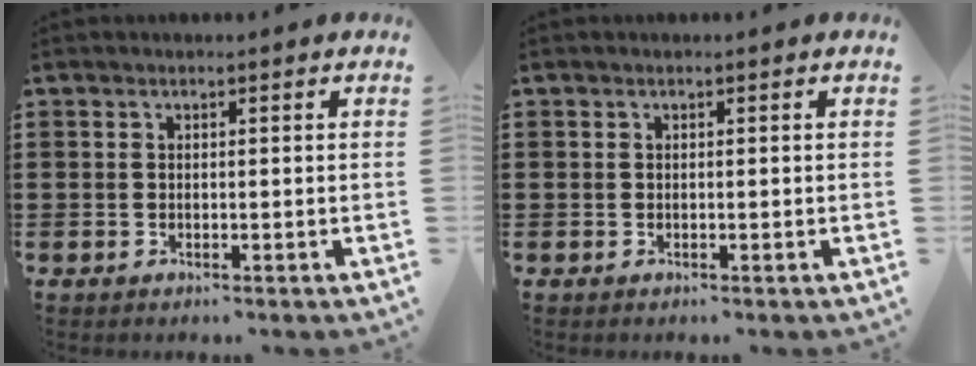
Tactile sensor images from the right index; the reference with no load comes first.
{"total": 0.0}